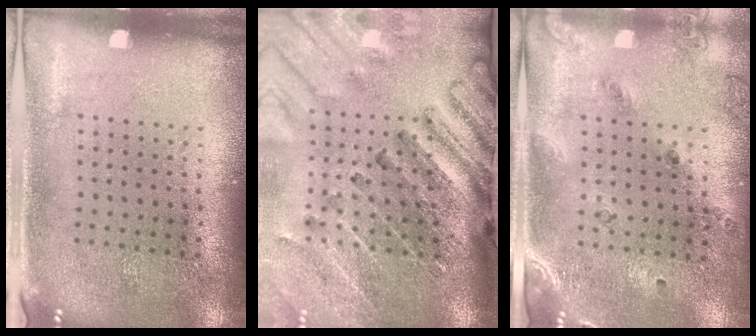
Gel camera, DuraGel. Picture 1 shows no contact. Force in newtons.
{"total": 3.3, "press": 2.7, "slide": 1.8}
{"total": 1.5, "press": 1.2, "slide": 0.9}